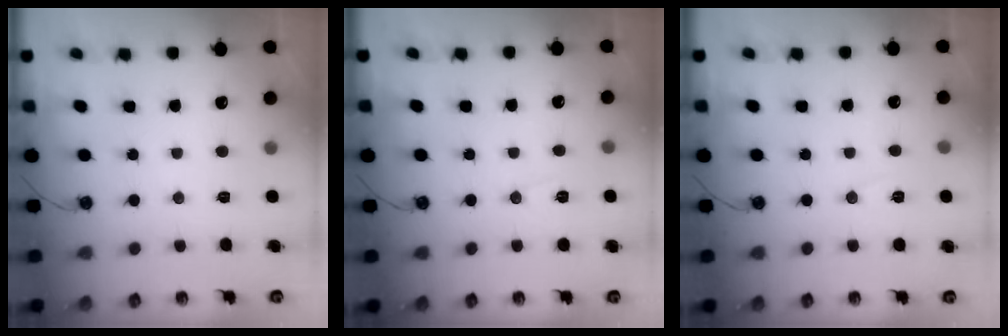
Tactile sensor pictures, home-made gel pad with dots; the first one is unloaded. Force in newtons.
{"total": 5.3, "press": 4.2, "slide": 3.3}
{"total": 5.3, "press": 4.1, "slide": 3.3}